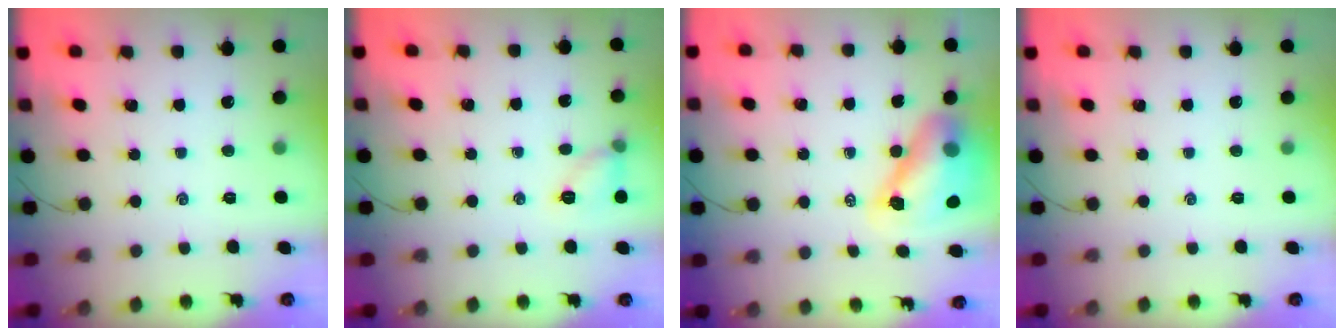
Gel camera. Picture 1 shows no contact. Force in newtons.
{"total": 7.2, "press": 7.2, "slide": 0.6}
{"total": 14.1, "press": 13.4, "slide": 4.4}
{"total": 0.0}